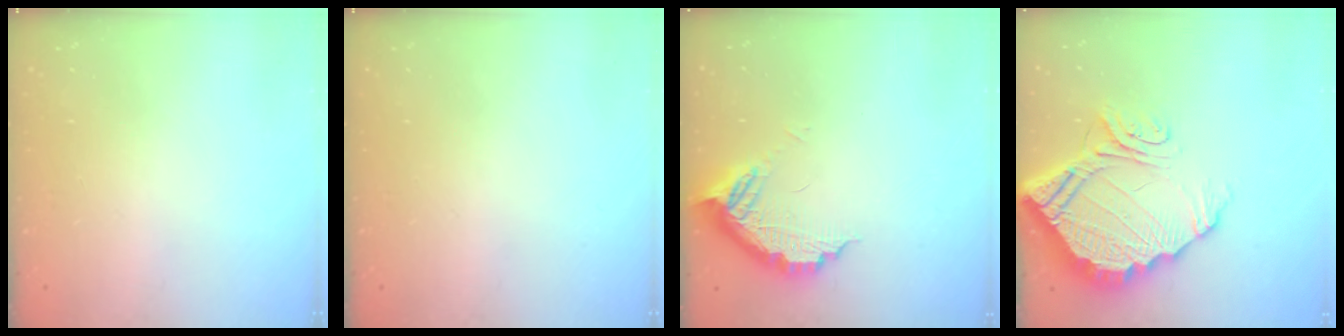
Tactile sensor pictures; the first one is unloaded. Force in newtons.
{"total": 0.0}
{"total": 10.5, "press": 10.5, "slide": 0.9}
{"total": 17.1, "press": 17.0, "slide": 1.5}